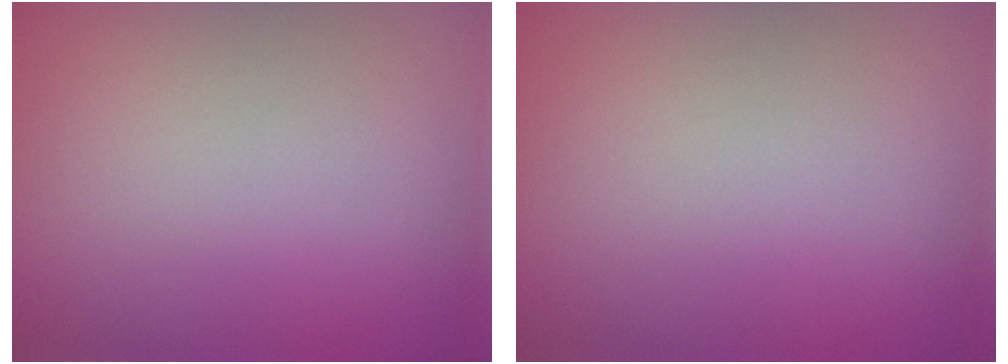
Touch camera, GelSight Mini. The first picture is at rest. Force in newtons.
{"total": 0.0}